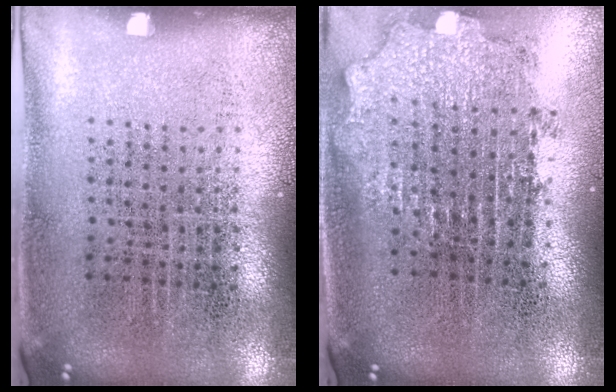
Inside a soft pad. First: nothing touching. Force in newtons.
{"total": 2.0, "press": 1.5, "slide": 1.3}